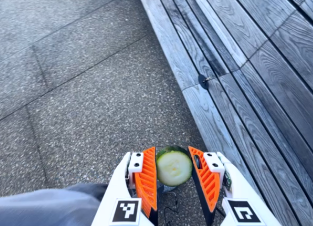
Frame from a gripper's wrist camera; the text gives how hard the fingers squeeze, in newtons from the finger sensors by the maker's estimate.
{"total": 10.4, "left": 10.5, "right": 10.3}